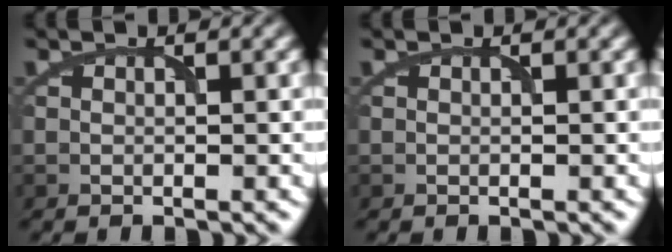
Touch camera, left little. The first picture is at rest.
{"total": 0.0}